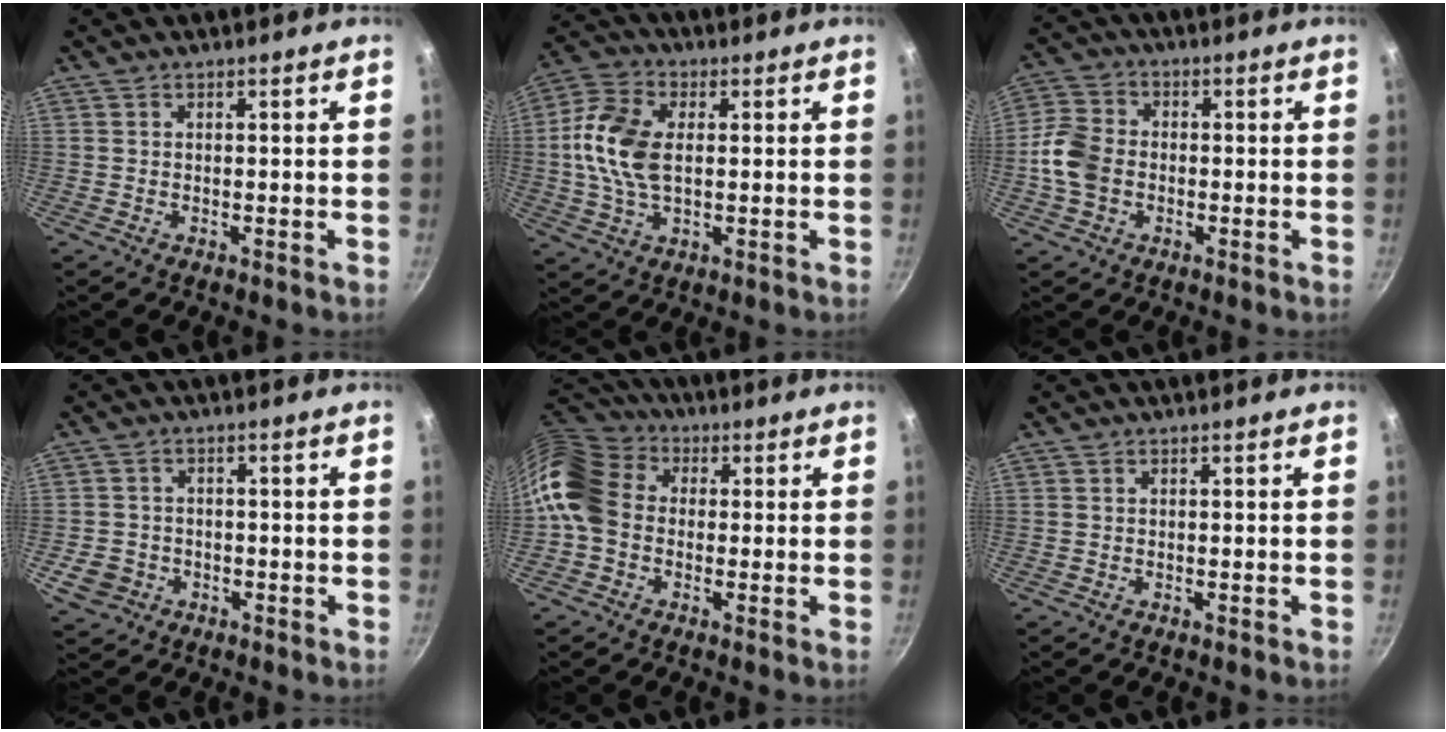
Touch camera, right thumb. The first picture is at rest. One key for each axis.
{"total": 12.3, "fx": 0.8, "fy": 7.3, "fz": 9.9, "tx": -0.192, "ty": 0.015, "tz": 0.007}
{"total": 8.3, "fx": -1.5, "fy": 6.3, "fz": 5.1, "tx": -0.091, "ty": 0.016, "tz": -0.041}
{"total": 5.2, "fx": -1.8, "fy": 4.5, "fz": 1.9, "tx": -0.031, "ty": 0.018, "tz": -0.026}
{"total": 12.3, "fx": -0.5, "fy": 9.9, "fz": 7.3, "tx": -0.126, "ty": 0.026, "tz": -0.033}
{"total": 0.0}